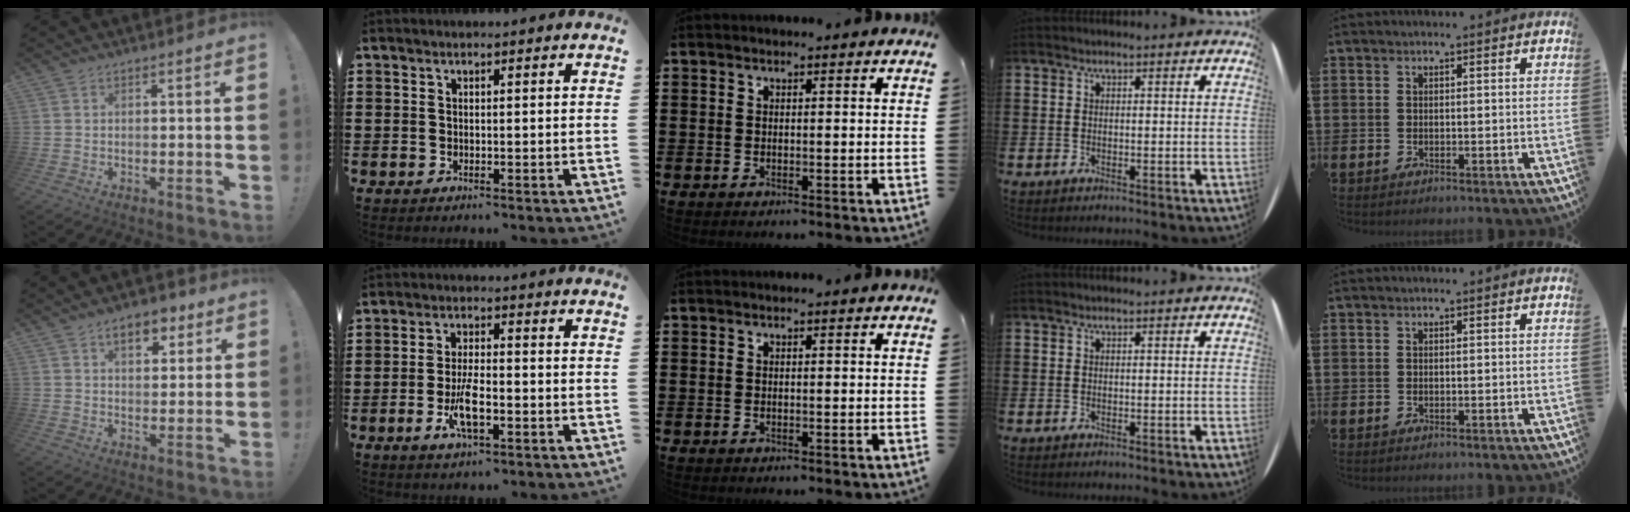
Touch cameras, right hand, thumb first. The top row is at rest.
{"thumb": {"total": 8.1, "force": [4.2, 4.6, 5.1], "torque": [-0.071, -0.005, 0.073]}, "index": {"total": 6.3, "force": [-2.2, 1.9, 5.5], "torque": [-0.117, -0.008, -0.044]}}